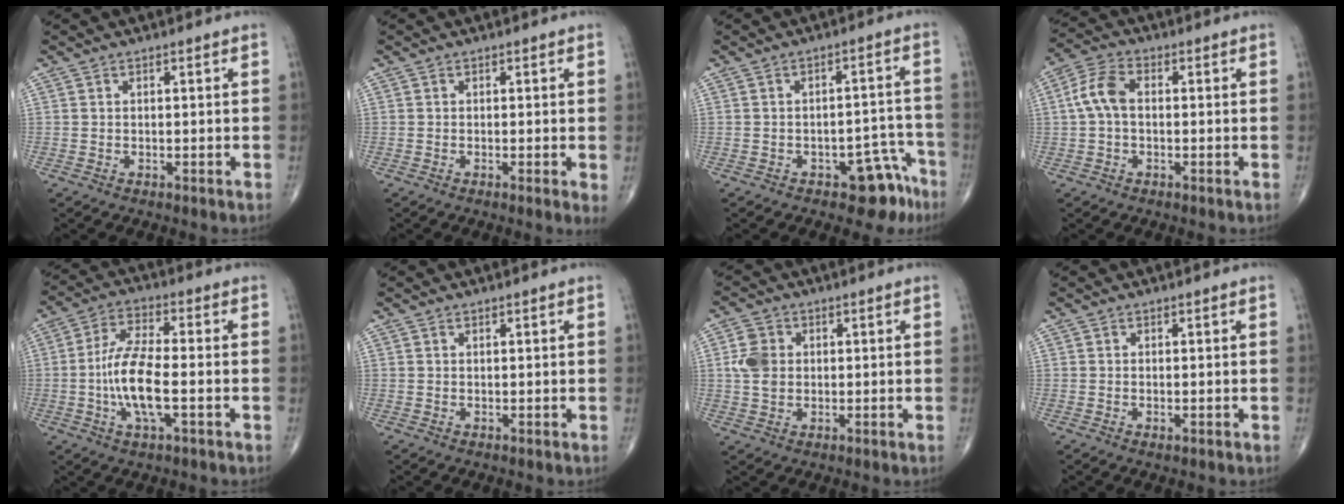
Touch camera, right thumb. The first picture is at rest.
{"total": 1.9, "force": [0.0, 0.3, 1.9], "torque": [-0.031, -0.007, -0.002]}
{"total": 7.3, "force": [-4.8, 3.9, 4.0], "torque": [-0.012, 0.046, -0.059]}
{"total": 6.6, "force": [0.3, 4.0, 5.2], "torque": [-0.114, 0.022, -0.001]}
{"total": 11.0, "force": [-2.1, 3.5, 10.2], "torque": [-0.213, 0.015, -0.043]}
{"total": 0.0}
{"total": 5.5, "force": [0.7, 4.4, 3.3], "torque": [-0.056, 0.003, 0.012]}
{"total": 0.6, "force": [-0.2, 0.2, 0.5], "torque": [-0.009, -0.003, -0.001]}